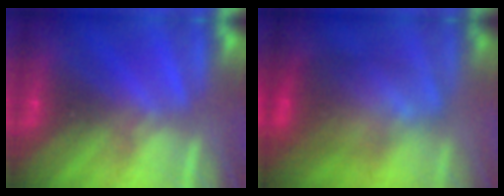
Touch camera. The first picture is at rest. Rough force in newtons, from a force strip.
{"total": 3.4}